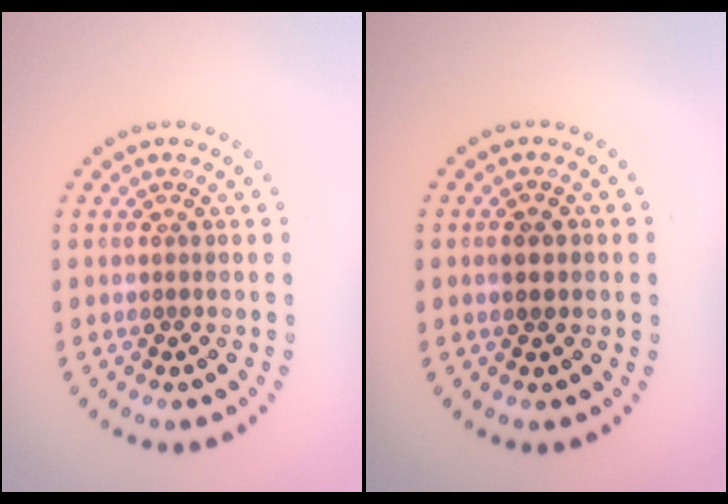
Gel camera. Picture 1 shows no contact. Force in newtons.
{"total": 1.9, "press": 1.9, "slide": 0.1}